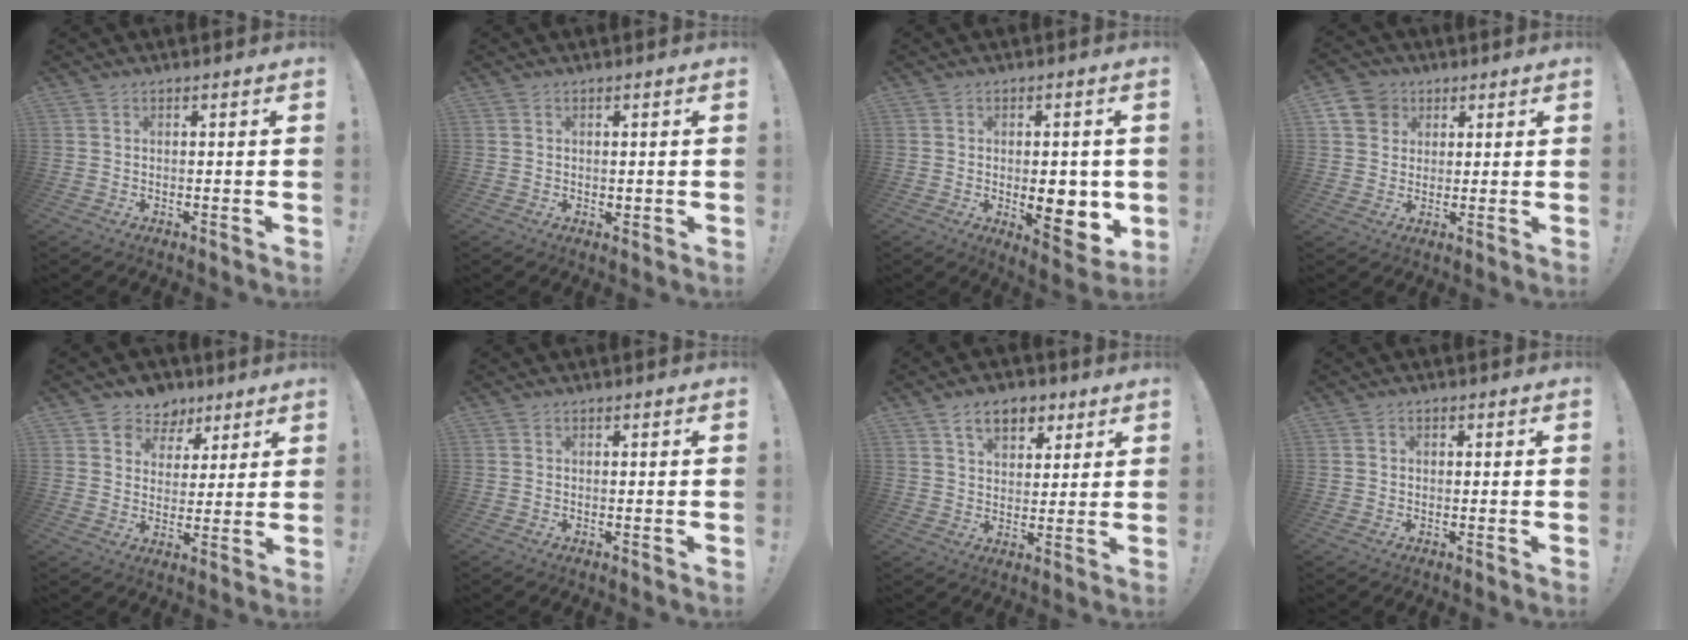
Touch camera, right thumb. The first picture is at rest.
{"total": 0.7, "force": [0.3, 0.6, 0.3], "torque": [0.003, -0.001, 0.005]}
{"total": 10.1, "force": [-1.0, 5.3, 8.6], "torque": [-0.106, -0.005, -0.009]}
{"total": 7.5, "force": [3.3, 6.3, 2.3], "torque": [-0.035, -0.012, 0.067]}
{"total": 7.5, "force": [4.3, 6.1, 1.0], "torque": [-0.012, -0.032, 0.086]}
{"total": 0.0}
{"total": 9.7, "force": [5.2, 6.1, 5.4], "torque": [-0.077, -0.014, 0.098]}
{"total": 1.0, "force": [-0.3, 0.8, 0.4], "torque": [-0.012, 0.007, -0.004]}